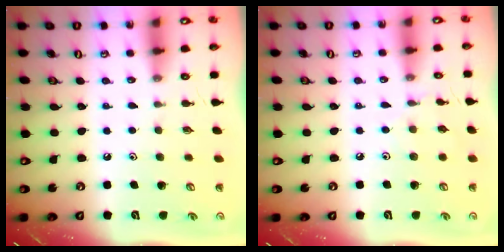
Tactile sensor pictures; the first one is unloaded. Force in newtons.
{"total": 4.3, "press": 4.3, "slide": 0.5}